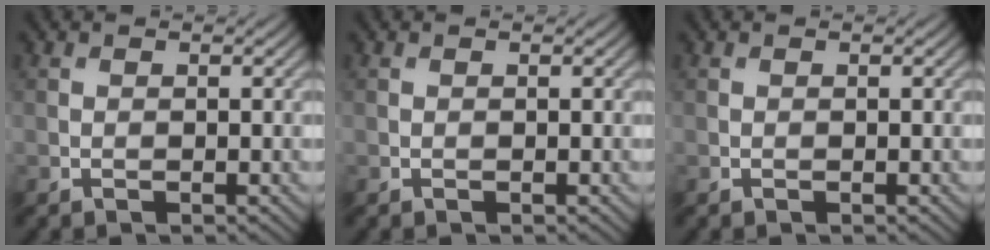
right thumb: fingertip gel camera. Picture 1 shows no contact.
{"total": 0.0}
{"total": 0.0}